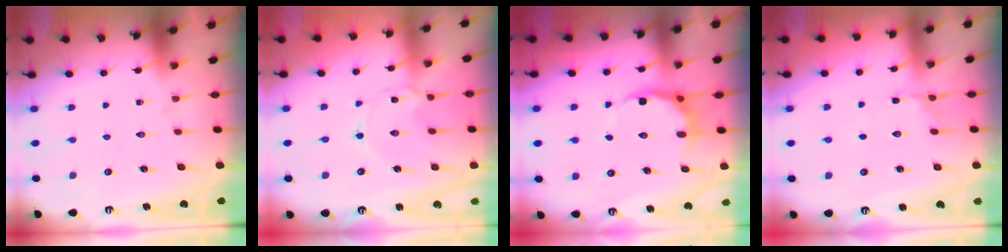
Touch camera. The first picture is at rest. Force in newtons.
{"total": 2.5, "press": 2.5, "slide": 0.3}
{"total": 8.9, "press": 8.5, "slide": 2.4}
{"total": 2.9, "press": 2.5, "slide": 1.5}